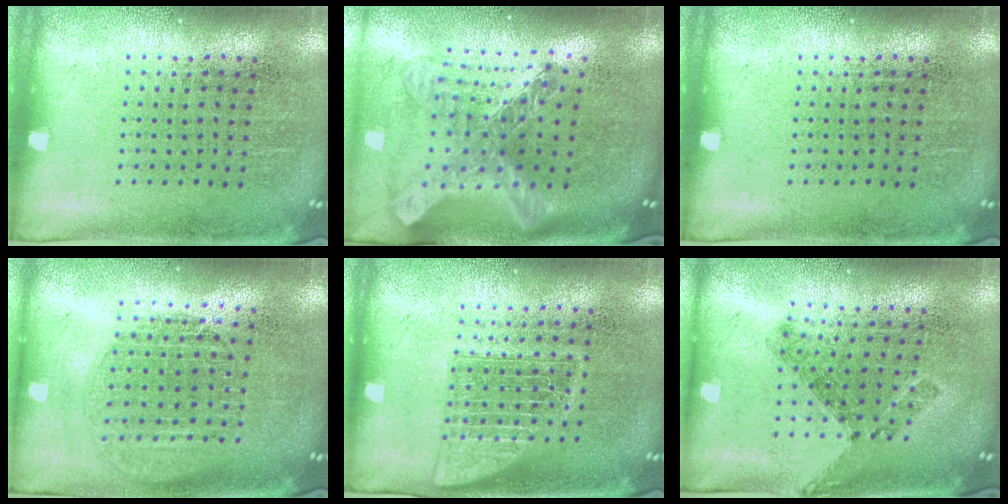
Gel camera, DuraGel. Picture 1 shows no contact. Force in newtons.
{"total": 2.8, "press": 1.9, "slide": 2.1}
{"total": 0.0}
{"total": 1.6, "press": 1.4, "slide": 0.8}
{"total": 2.5, "press": 2.5, "slide": 0.4}
{"total": 0.8, "press": 0.8, "slide": 0.3}